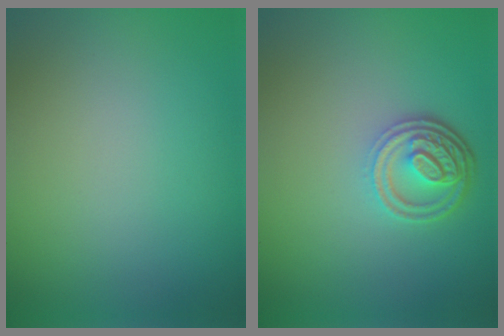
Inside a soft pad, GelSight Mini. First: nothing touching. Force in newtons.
{"total": 4.2, "press": 3.2, "slide": 2.7}